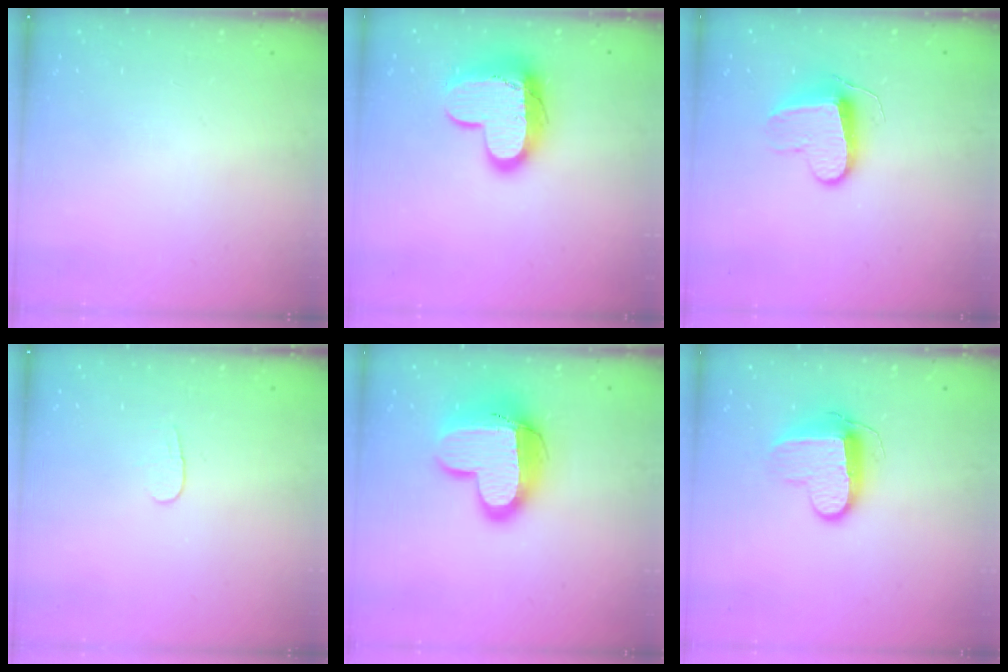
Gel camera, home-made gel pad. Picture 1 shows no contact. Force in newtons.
{"total": 14.3, "press": 14.3, "slide": 1.2}
{"total": 9.7, "press": 9.7, "slide": 0.4}
{"total": 3.8, "press": 3.8, "slide": 0.3}
{"total": 16.3, "press": 16.2, "slide": 1.4}
{"total": 10.4, "press": 10.4, "slide": 0.5}